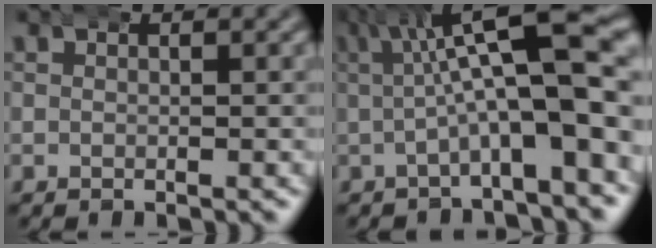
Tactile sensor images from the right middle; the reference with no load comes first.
{"total": 8.7, "force": [0.4, 2.7, 8.3], "torque": [-0.111, 0.010, 0.003]}